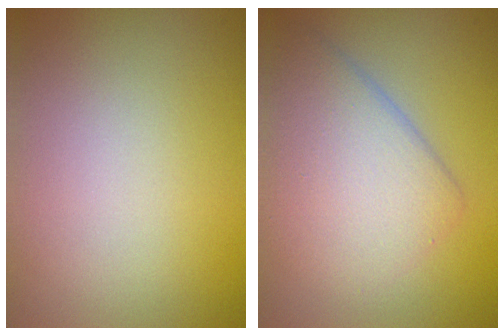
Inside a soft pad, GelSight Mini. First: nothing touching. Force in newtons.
{"total": 5.4, "press": 5.4, "slide": 0.1}